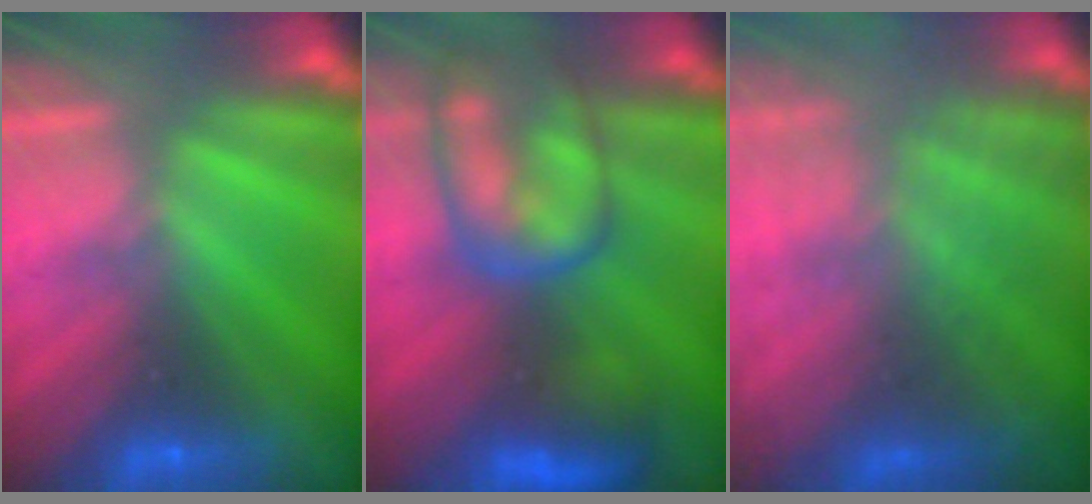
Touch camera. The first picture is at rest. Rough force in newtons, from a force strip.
{"total": 9.1}
{"total": 7.7}